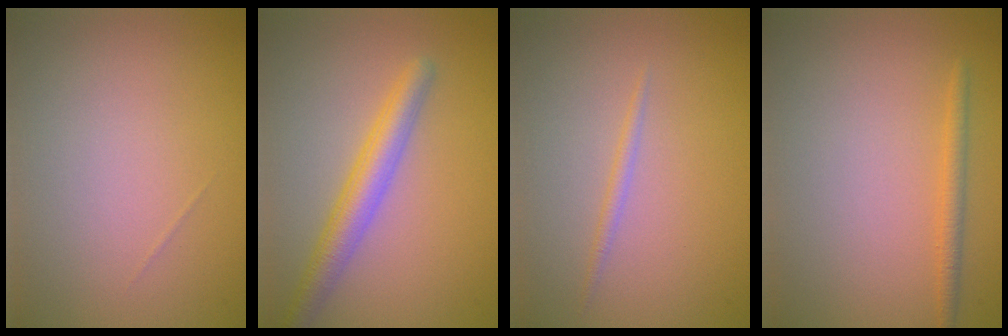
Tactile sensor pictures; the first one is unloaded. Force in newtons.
{"total": 3.7, "press": 3.7, "slide": 0.1}
{"total": 0.8, "press": 0.8, "slide": 0.0}
{"total": 1.5, "press": 1.5, "slide": 0.1}